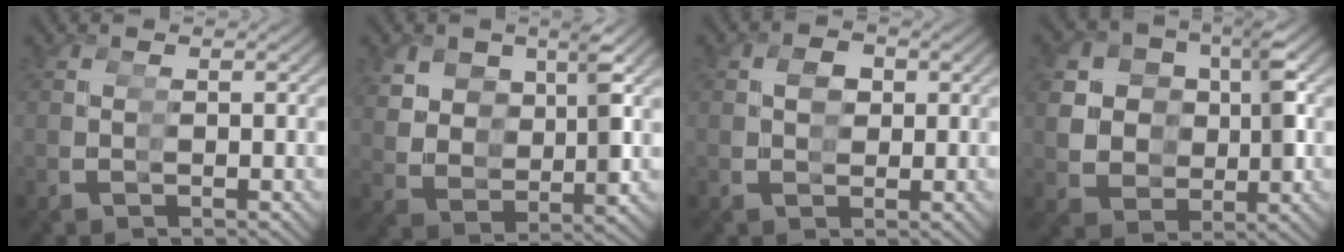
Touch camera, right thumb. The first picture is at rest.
{"total": 3.2, "force": [2.9, 1.2, 0.8], "torque": [-0.039, -0.002, 0.056]}
{"total": 1.1, "force": [0.6, 0.9, 0.2], "torque": [0.000, 0.002, 0.012]}
{"total": 5.4, "force": [1.4, 4.6, 2.4], "torque": [-0.063, -0.014, 0.038]}